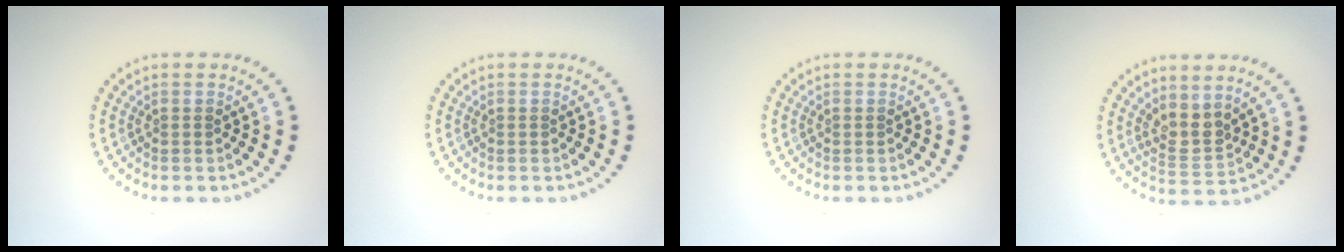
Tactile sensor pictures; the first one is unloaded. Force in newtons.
{"total": 0.0}
{"total": 0.0}
{"total": 2.6, "press": 2.1, "slide": 1.7}